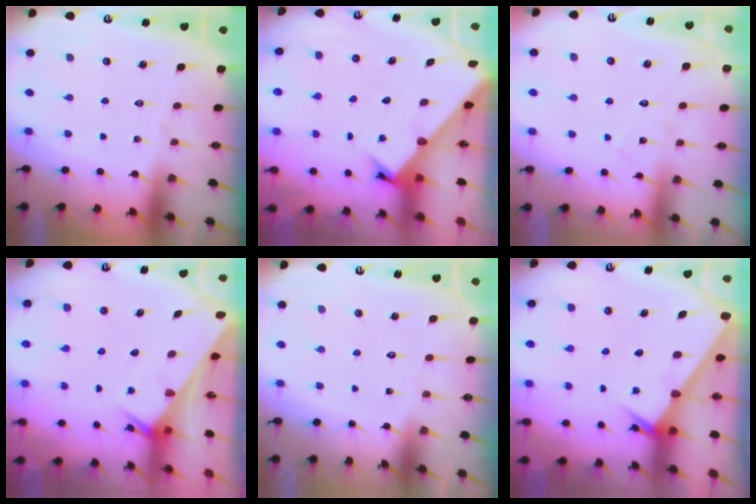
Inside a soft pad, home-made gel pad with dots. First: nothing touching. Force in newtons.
{"total": 2.6, "press": 2.6, "slide": 0.2}
{"total": 7.1, "press": 7.1, "slide": 0.4}
{"total": 2.7, "press": 2.7, "slide": 0.1}
{"total": 1.7, "press": 1.7, "slide": 0.1}
{"total": 2.6, "press": 2.6, "slide": 0.1}